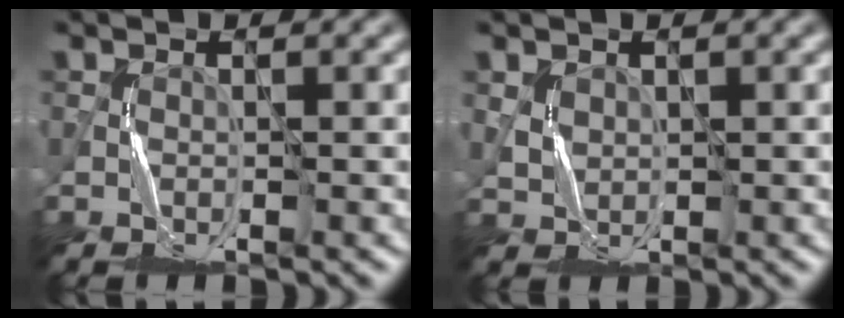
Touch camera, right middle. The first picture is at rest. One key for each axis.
{"total": 1.4, "fx": 0.9, "fy": 1.1, "fz": 0.3, "tx": -0.013, "ty": -0.003, "tz": 0.024}